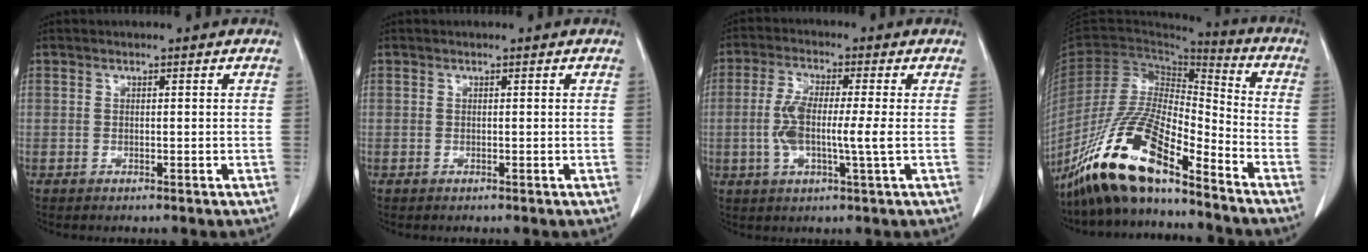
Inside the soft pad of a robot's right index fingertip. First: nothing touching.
{"total": 0.0}
{"total": 7.6, "force": [-0.7, 0.7, 7.6], "torque": [-0.153, 0.002, -0.015]}
{"total": 17.0, "force": [-12.5, 3.4, 11.0], "torque": [-0.216, -0.011, -0.233]}